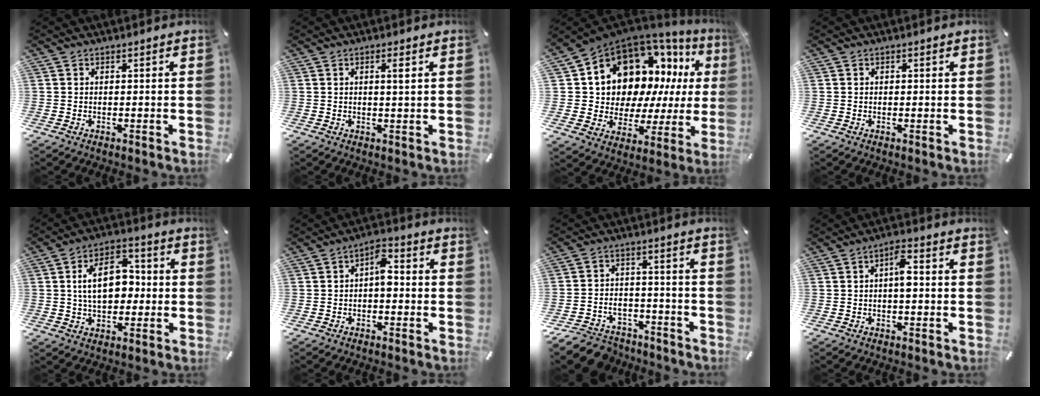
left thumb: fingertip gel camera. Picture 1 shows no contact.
{"total": 2.3, "force": [0.8, 0.3, 2.2], "torque": [-0.045, 0.000, 0.011]}
{"total": 13.3, "force": [8.1, 9.4, 4.9], "torque": [-0.088, -0.089, 0.154]}
{"total": 0.5, "force": [0.1, 0.4, 0.4], "torque": [-0.008, 0.001, 0.001]}
{"total": 11.6, "force": [0.6, 7.9, 8.6], "torque": [-0.141, 0.009, 0.008]}
{"total": 5.2, "force": [-0.9, 2.9, 4.2], "torque": [-0.061, 0.013, -0.022]}
{"total": 7.3, "force": [-5.0, 4.8, 2.2], "torque": [-0.042, 0.028, -0.092]}
{"total": 4.8, "force": [-0.1, 2.0, 4.3], "torque": [-0.074, 0.013, -0.005]}